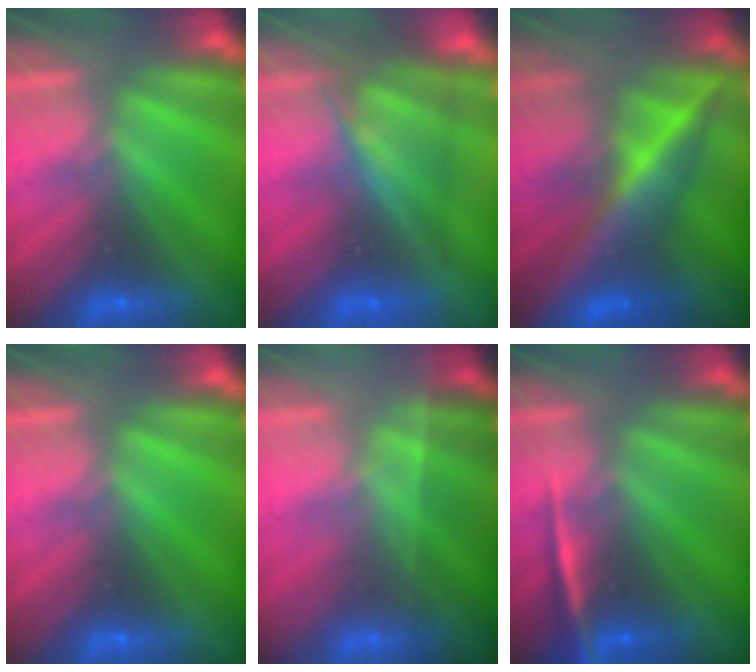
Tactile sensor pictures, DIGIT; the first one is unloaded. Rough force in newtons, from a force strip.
{"total": 4.7}
{"total": 9.1}
{"total": 0.0}
{"total": 1.9}
{"total": 2.3}